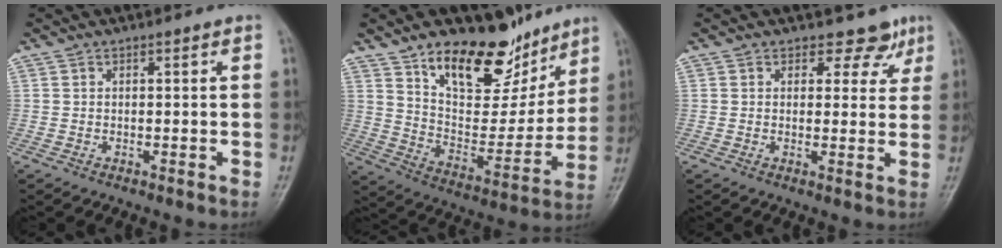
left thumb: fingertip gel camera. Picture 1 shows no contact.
{"total": 19.7, "force": [13.6, 9.6, 10.5], "torque": [-0.100, -0.084, 0.226]}
{"total": 4.7, "force": [3.4, 3.1, 0.9], "torque": [0.019, -0.022, 0.035]}